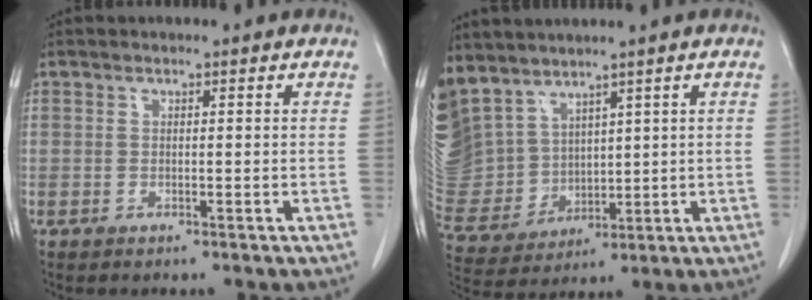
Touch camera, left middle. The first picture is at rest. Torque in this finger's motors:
{"motor_torque": [1.12, -1.02, 0.36, 0.09]}